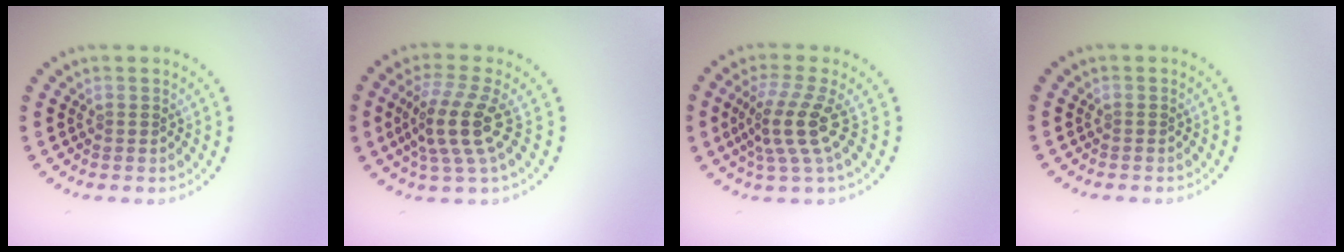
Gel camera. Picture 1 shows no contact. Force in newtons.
{"total": 4.2, "press": 3.4, "slide": 2.4}
{"total": 3.9, "press": 2.7, "slide": 2.9}
{"total": 0.0}